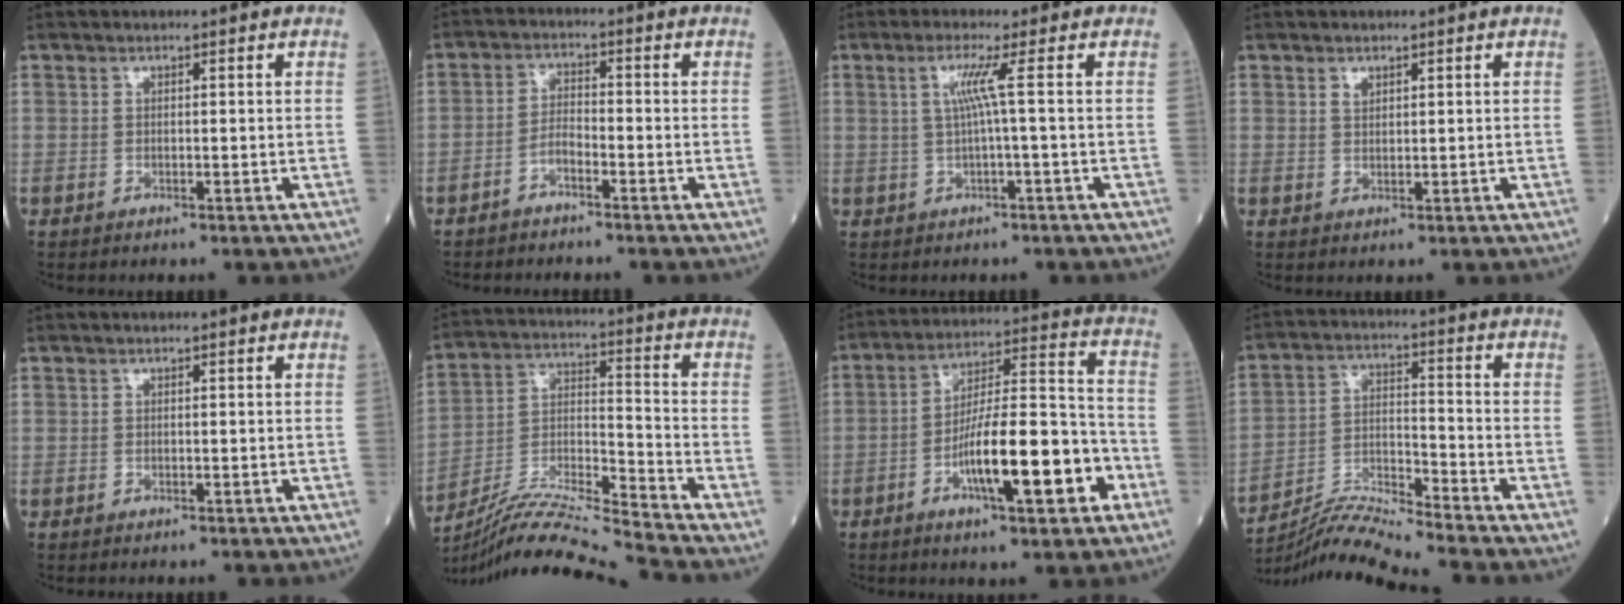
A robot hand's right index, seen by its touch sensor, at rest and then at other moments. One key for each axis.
{"total": 2.8, "fx": -2.0, "fy": 0.7, "fz": 1.8, "tx": -0.039, "ty": 0.001, "tz": -0.041}
{"total": 3.3, "fx": 0.4, "fy": -1.1, "fz": 3.1, "tx": -0.066, "ty": 0.003, "tz": 0.011}
{"total": 1.1, "fx": 0.8, "fy": 0.6, "fz": 0.6, "tx": -0.009, "ty": 0.000, "tz": 0.014}
{"total": 0.0}
{"total": 14.5, "fx": -13.6, "fy": -3.0, "fz": 4.1, "tx": -0.076, "ty": 0.007, "tz": -0.252}
{"total": 15.0, "fx": -5.8, "fy": 2.8, "fz": 13.6, "tx": -0.229, "ty": 0.012, "tz": -0.090}
{"total": 8.8, "fx": -8.3, "fy": -2.5, "fz": 1.4, "tx": -0.038, "ty": 0.004, "tz": -0.155}